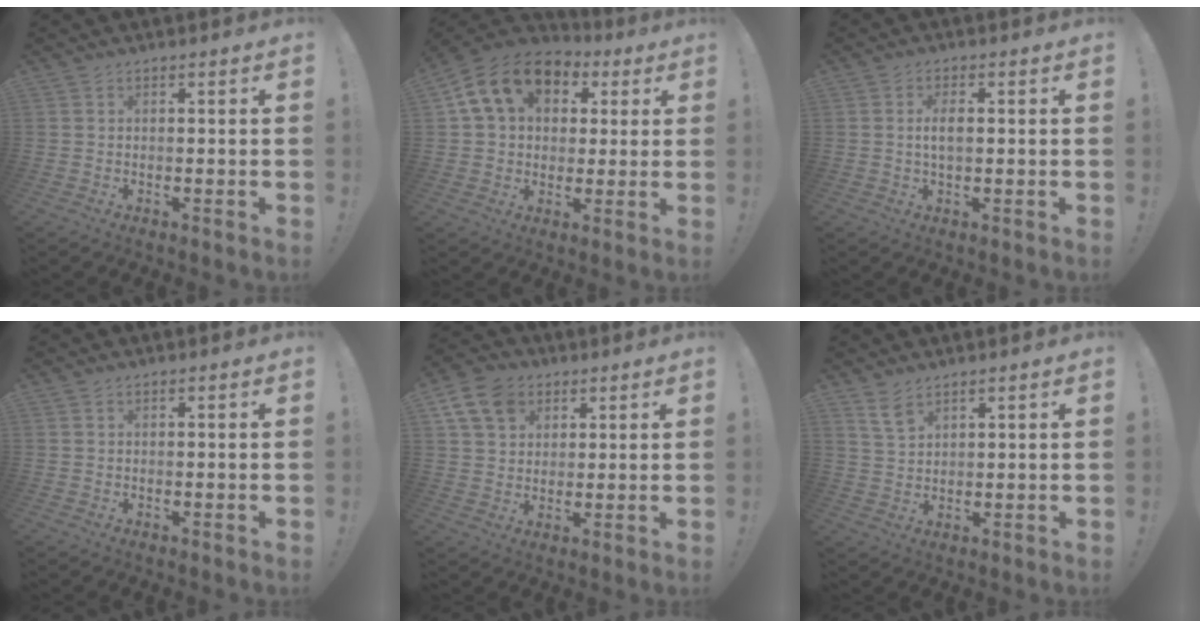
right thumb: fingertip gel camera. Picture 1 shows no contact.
{"total": 15.3, "force": [5.8, 11.2, 8.6], "torque": [-0.135, -0.006, 0.111]}
{"total": 3.6, "force": [0.2, 1.5, 3.3], "torque": [-0.047, 0.001, 0.000]}
{"total": 0.0}
{"total": 11.2, "force": [5.5, 8.4, 5.0], "torque": [-0.087, -0.017, 0.112]}
{"total": 5.3, "force": [3.8, 2.4, 2.8], "torque": [-0.048, -0.019, 0.072]}